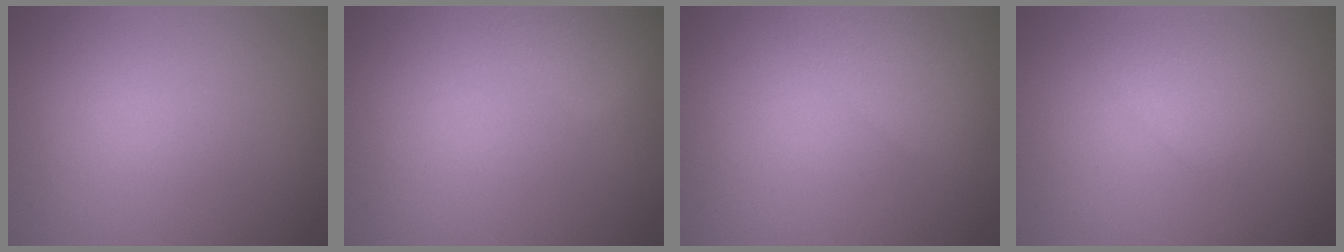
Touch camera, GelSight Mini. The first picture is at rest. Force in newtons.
{"total": 2.8, "press": 2.8, "slide": 0.3}
{"total": 2.6, "press": 2.6, "slide": 0.1}
{"total": 1.7, "press": 1.7, "slide": 0.0}